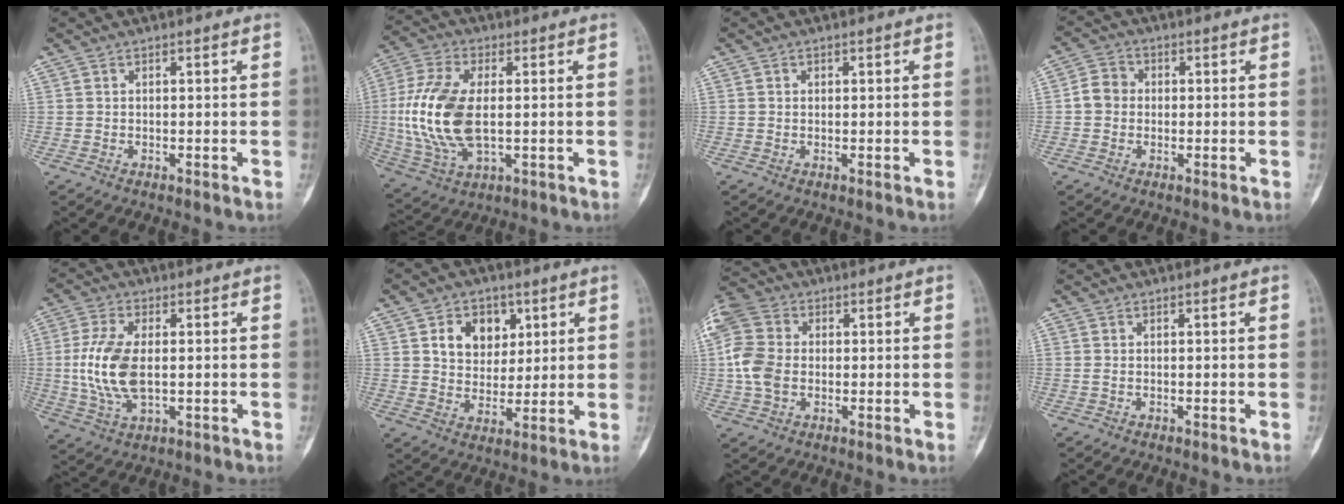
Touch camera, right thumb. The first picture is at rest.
{"total": 16.3, "force": [0.2, 8.7, 13.9], "torque": [-0.304, -0.005, 0.010]}
{"total": 0.5, "force": [0.2, 0.5, 0.1], "torque": [0.006, 0.002, 0.002]}
{"total": 4.4, "force": [-0.2, 3.9, 2.0], "torque": [-0.024, 0.011, -0.012]}
{"total": 11.7, "force": [0.1, 6.0, 10.0], "torque": [-0.217, -0.002, 0.006]}
{"total": 9.6, "force": [3.5, 7.4, 4.9], "torque": [-0.034, -0.012, 0.061]}
{"total": 10.0, "force": [0.1, 7.5, 6.6], "torque": [-0.144, 0.014, -0.007]}
{"total": 0.5, "force": [0.0, 0.3, 0.4], "torque": [-0.015, 0.003, 0.002]}